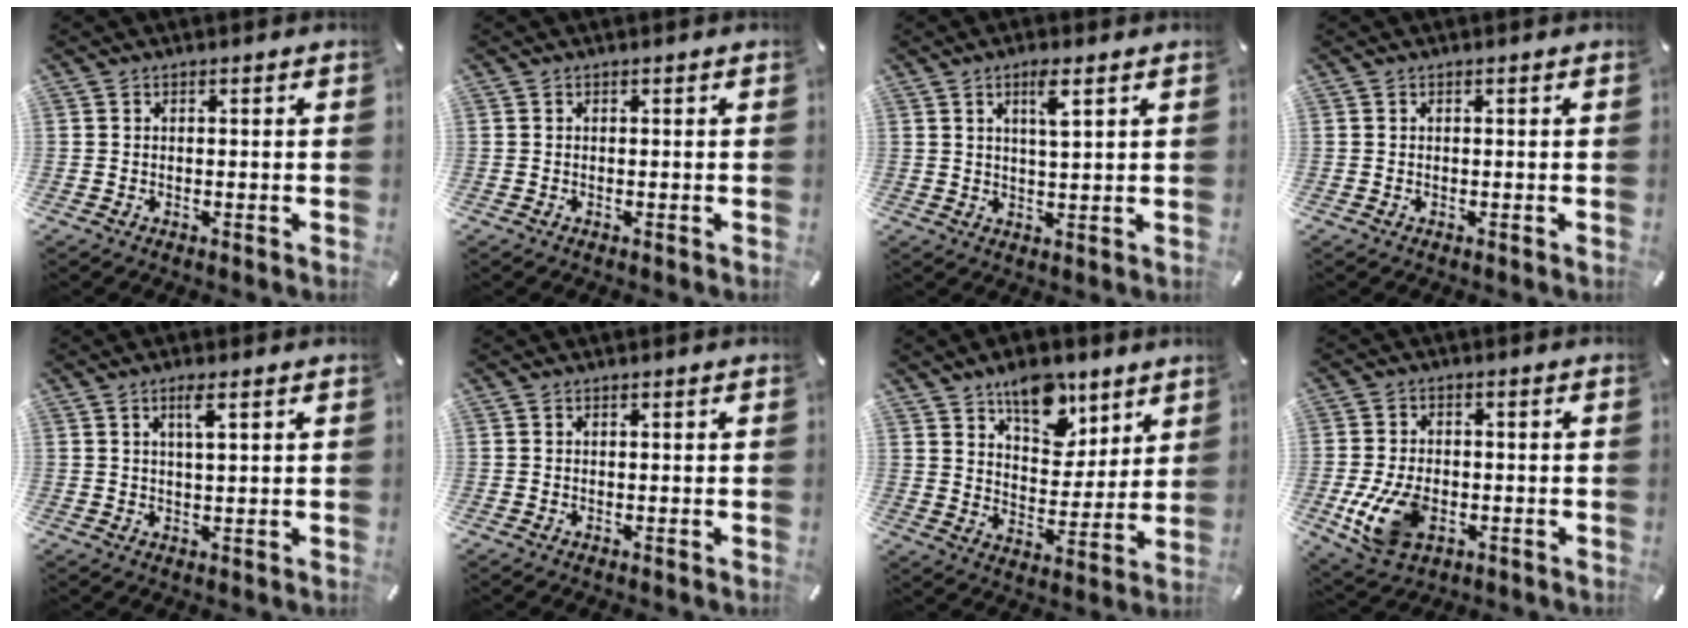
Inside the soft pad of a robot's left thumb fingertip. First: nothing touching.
{"total": 0.0}
{"total": 5.2, "force": [2.8, 1.1, 4.3], "torque": [-0.077, -0.004, 0.043]}
{"total": 0.0}
{"total": 3.7, "force": [1.9, 0.5, 3.2], "torque": [-0.060, -0.001, 0.028]}
{"total": 0.0}
{"total": 13.5, "force": [9.5, 7.8, 5.6], "torque": [-0.064, -0.066, 0.170]}
{"total": 11.0, "force": [-2.9, 7.2, 7.8], "torque": [-0.166, 0.000, -0.050]}